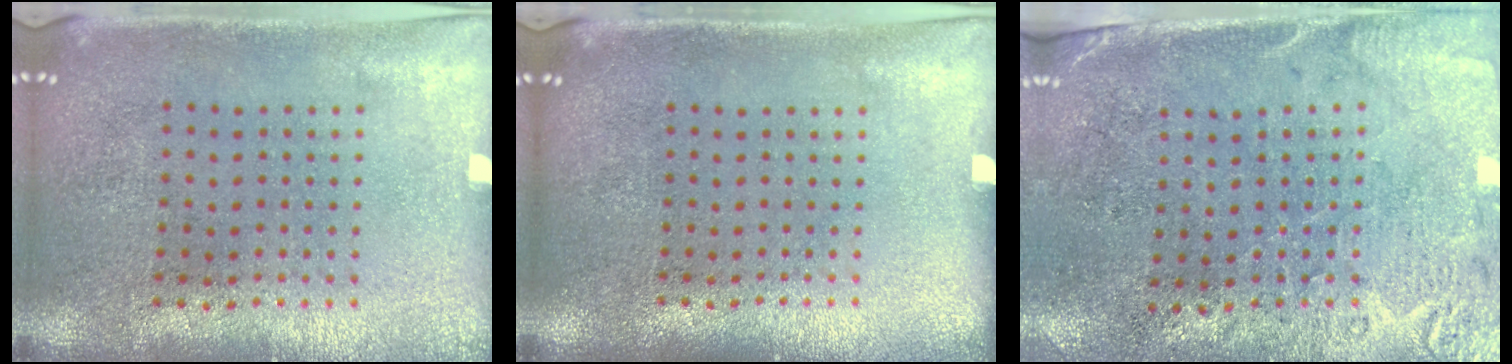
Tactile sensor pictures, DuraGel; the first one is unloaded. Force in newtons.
{"total": 0.0}
{"total": 2.7, "press": 2.4, "slide": 1.2}